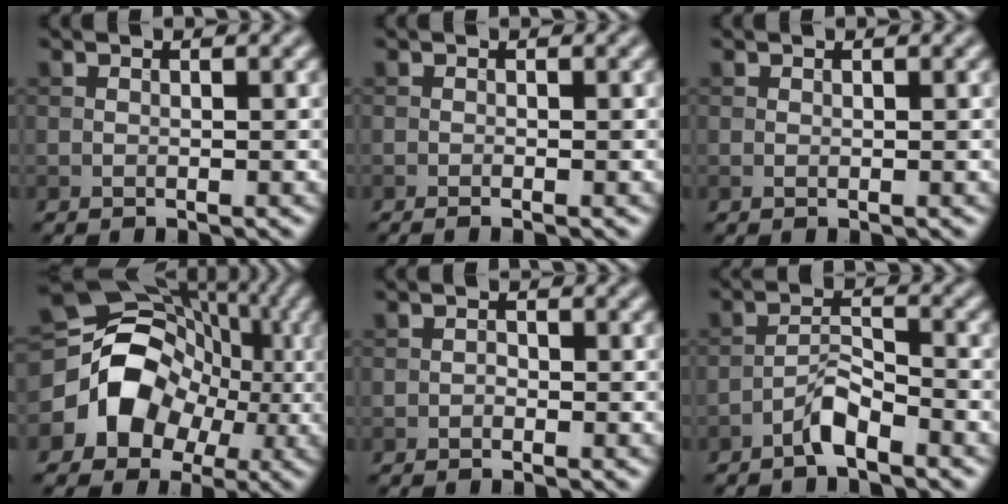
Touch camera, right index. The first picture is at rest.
{"total": 0.6, "force": [-0.4, 0.1, 0.5], "torque": [-0.009, -0.002, -0.008]}
{"total": 0.0}
{"total": 10.9, "force": [-1.7, 9.3, 5.4], "torque": [-0.085, -0.003, -0.054]}
{"total": 0.6, "force": [-0.3, 0.4, 0.2], "torque": [-0.001, 0.000, -0.006]}
{"total": 2.7, "force": [-2.1, 0.6, 1.6], "torque": [-0.030, 0.010, -0.043]}